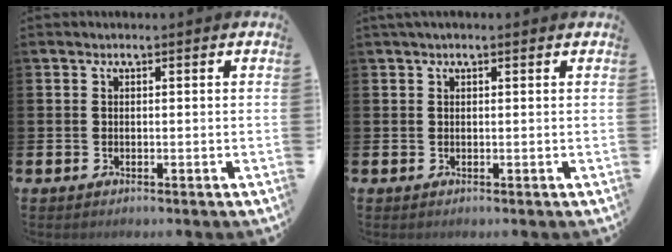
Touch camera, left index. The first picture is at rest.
{"total": 0.8, "force": [0.5, 0.2, 0.5], "torque": [-0.006, 0.002, 0.008]}